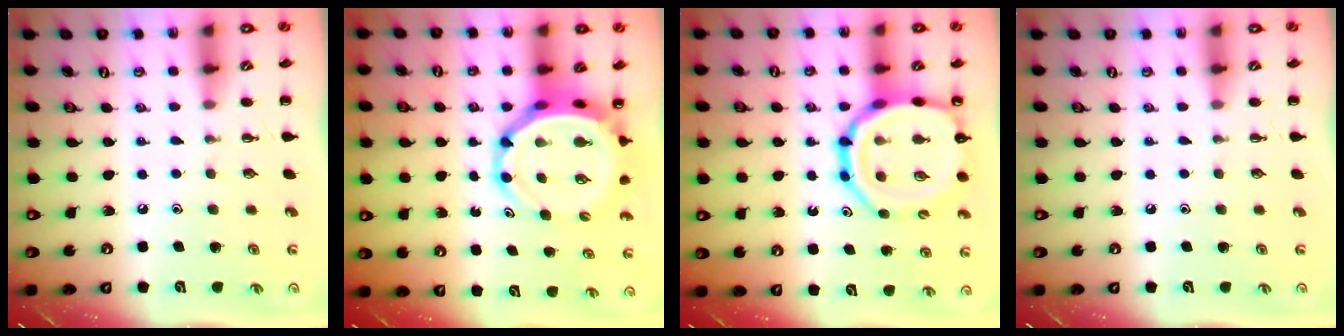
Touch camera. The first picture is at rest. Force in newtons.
{"total": 6.8, "press": 6.5, "slide": 1.9}
{"total": 19.2, "press": 18.9, "slide": 3.0}
{"total": 0.0}